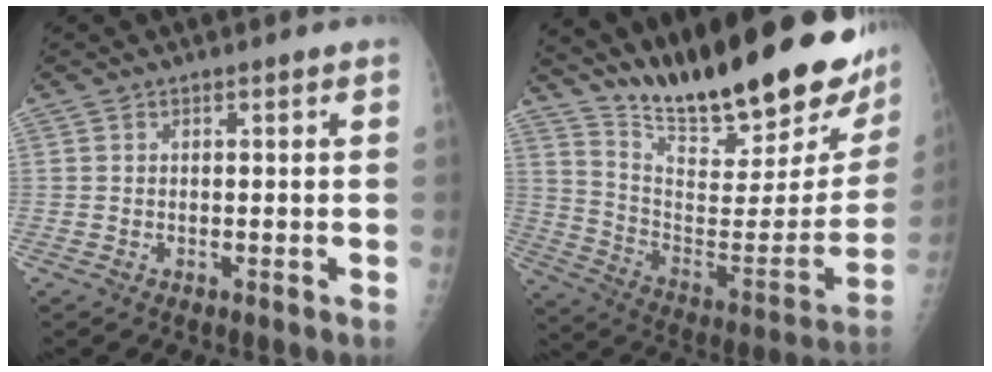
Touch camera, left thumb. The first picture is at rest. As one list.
[{"total": 29.7, "force": [23.6, 6.6, 16.8], "torque": [-0.235, -0.131, 0.355]}]